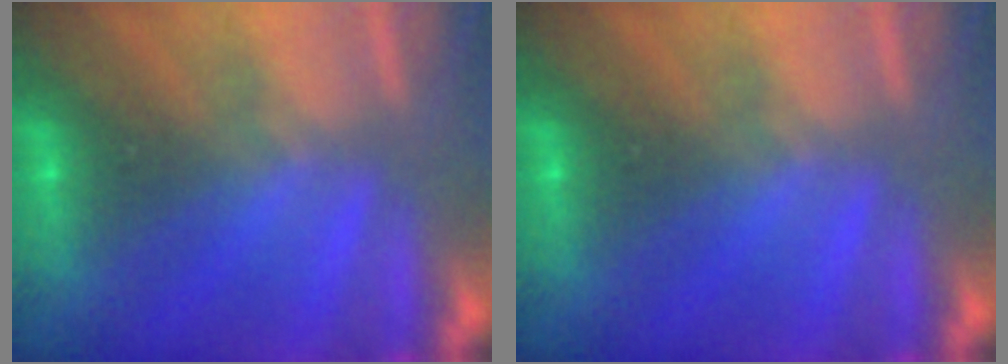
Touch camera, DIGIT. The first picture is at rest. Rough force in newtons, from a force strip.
{"total": 0.0}